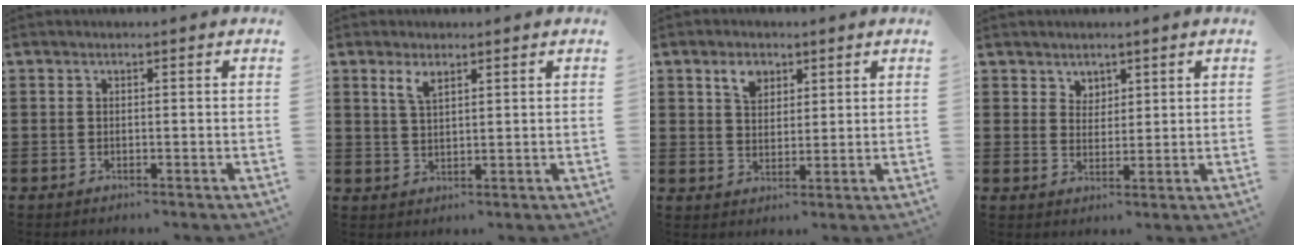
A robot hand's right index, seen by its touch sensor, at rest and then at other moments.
{"total": 2.9, "force": [1.8, 1.1, 2.0], "torque": [-0.043, 0.004, 0.032]}
{"total": 3.8, "force": [2.3, 2.4, 1.9], "torque": [-0.039, 0.006, 0.040]}
{"total": 2.8, "force": [2.1, 1.8, 0.0], "torque": [-0.007, 0.009, 0.040]}